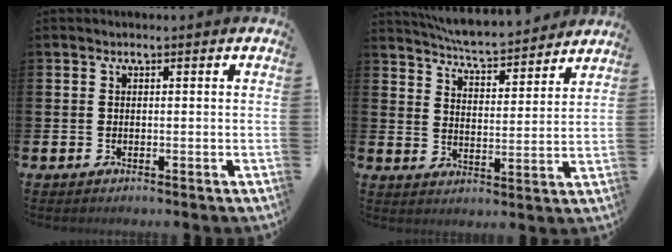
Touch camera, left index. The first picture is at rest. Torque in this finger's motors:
{"motor_torque": [0.43, -1.71, 0.66, 0.13]}